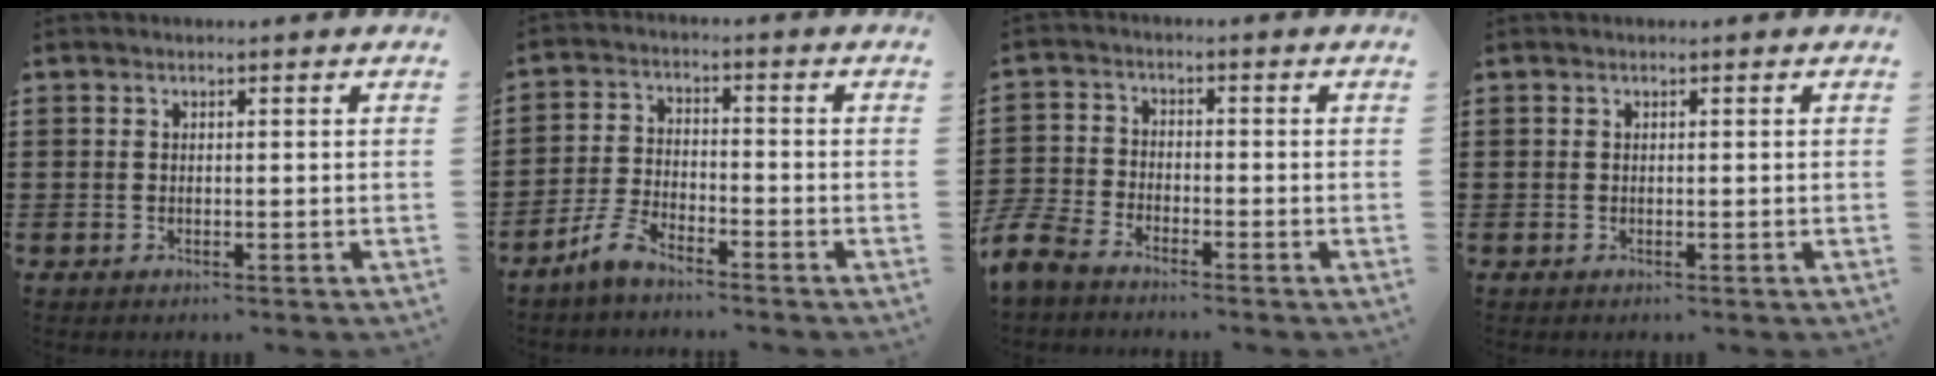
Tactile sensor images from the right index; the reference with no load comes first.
{"total": 4.6, "force": [-4.0, 0.8, 2.1], "torque": [-0.063, 0.001, -0.086]}
{"total": 4.9, "force": [-4.7, 0.8, 1.2], "torque": [-0.063, -0.011, -0.104]}
{"total": 0.0}